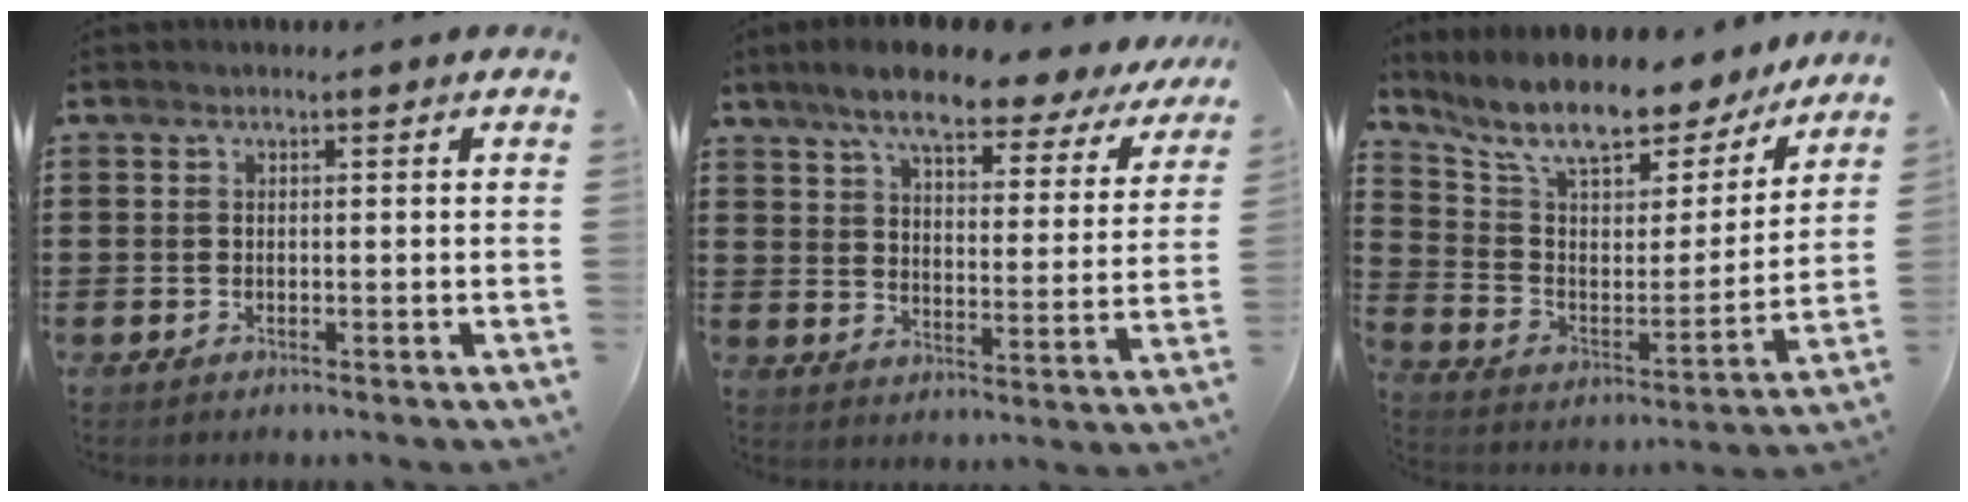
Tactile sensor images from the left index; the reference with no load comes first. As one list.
[{"total": 8.6, "force": [7.1, 1.4, 4.6], "torque": [-0.111, -0.031, 0.119]}, {"total": 11.0, "force": [9.4, 2.3, 5.2], "torque": [-0.136, -0.062, 0.159]}]